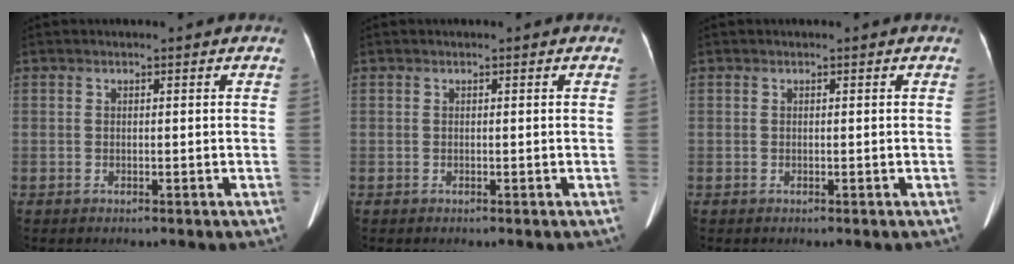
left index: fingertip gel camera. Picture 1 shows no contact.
{"total": 0.0}
{"total": 0.0}